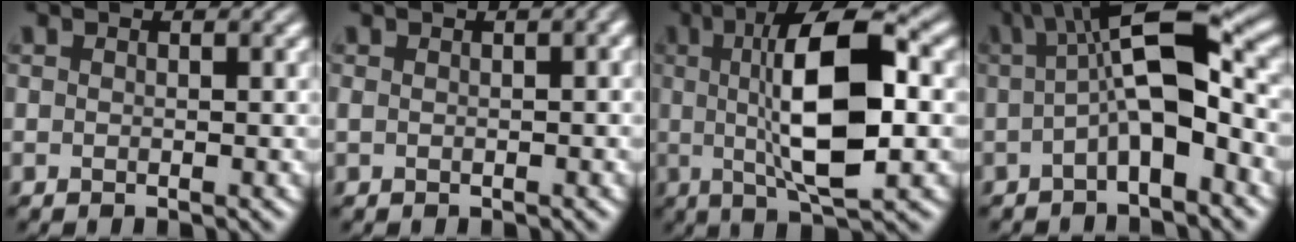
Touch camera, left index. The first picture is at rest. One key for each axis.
{"total": 2.2, "fx": 0.6, "fy": 0.8, "fz": 2.0, "tx": -0.023, "ty": 0.007, "tz": 0.010}
{"total": 11.3, "fx": 0.8, "fy": 3.6, "fz": 10.7, "tx": -0.173, "ty": 0.012, "tz": 0.009}
{"total": 8.7, "fx": 0.0, "fy": 2.6, "fz": 8.3, "tx": -0.130, "ty": 0.023, "tz": -0.012}